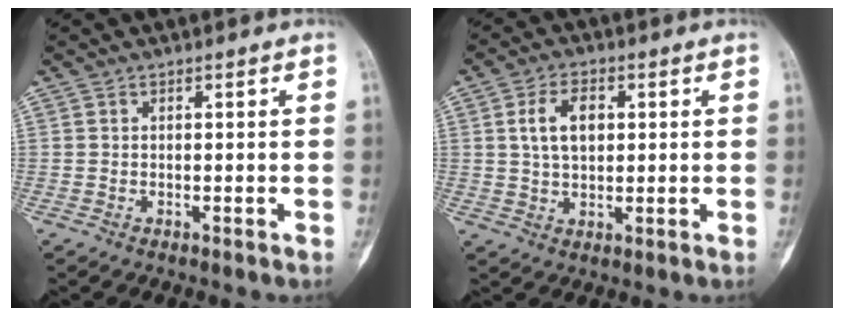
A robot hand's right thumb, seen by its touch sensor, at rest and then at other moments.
{"total": 6.9, "force": [1.6, 4.2, 5.3], "torque": [-0.086, 0.002, 0.028]}